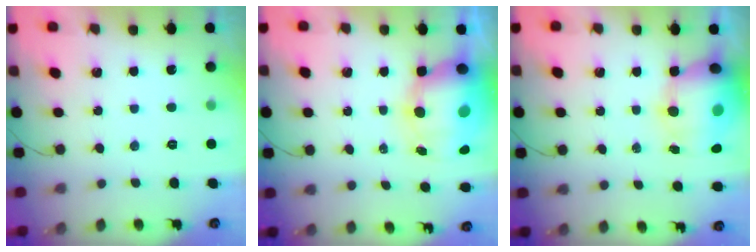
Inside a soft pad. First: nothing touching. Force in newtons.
{"total": 14.2, "press": 13.9, "slide": 3.2}
{"total": 15.3, "press": 14.8, "slide": 3.9}